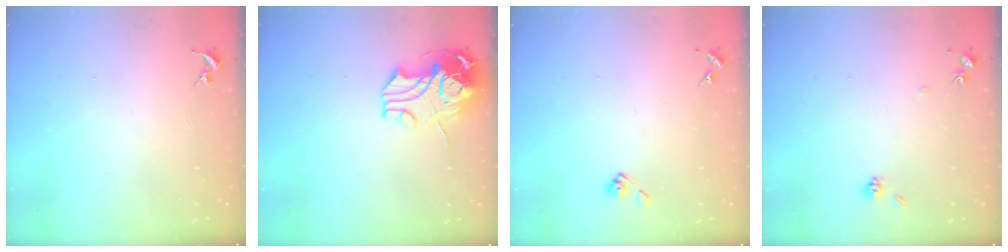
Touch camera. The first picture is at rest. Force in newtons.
{"total": 12.8, "press": 12.6, "slide": 2.3}
{"total": 5.4, "press": 4.9, "slide": 2.3}
{"total": 5.8, "press": 5.7, "slide": 1.1}